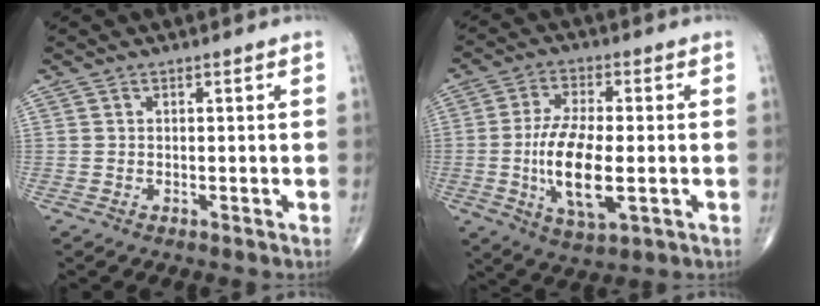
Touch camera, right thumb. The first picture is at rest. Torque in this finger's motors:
{"motor_torque": [2.87, 2.14, 1.73, -0.84, 0.55]}